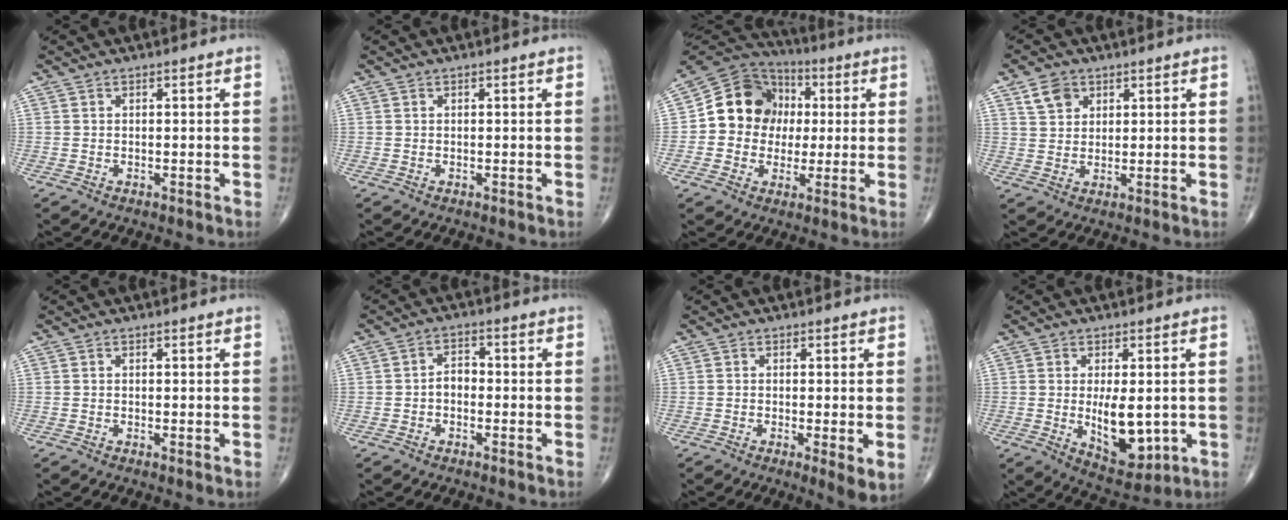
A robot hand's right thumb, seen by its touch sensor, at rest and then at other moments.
{"total": 0.0}
{"total": 14.2, "force": [0.9, 12.5, 6.8], "torque": [-0.076, 0.024, 0.007]}
{"total": 5.0, "force": [2.6, 3.8, 2.1], "torque": [-0.020, -0.011, 0.050]}
{"total": 0.6, "force": [-0.1, 0.0, 0.6], "torque": [-0.012, -0.004, -0.003]}
{"total": 3.1, "force": [-0.9, 2.1, 2.1], "torque": [-0.021, 0.017, -0.024]}
{"total": 4.1, "force": [-0.7, 0.8, 3.9], "torque": [-0.068, -0.016, -0.016]}
{"total": 10.4, "force": [-1.0, 4.9, 9.1], "torque": [-0.118, -0.021, 0.001]}